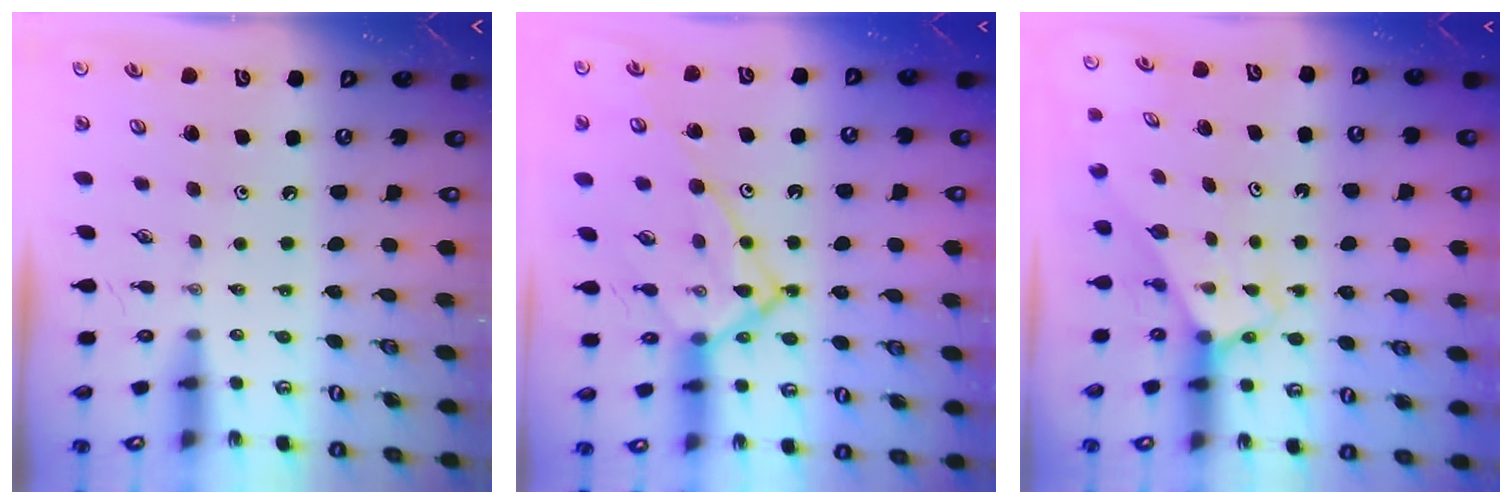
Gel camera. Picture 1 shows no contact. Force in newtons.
{"total": 16.9, "press": 16.9, "slide": 1.4}
{"total": 2.6, "press": 2.6, "slide": 0.2}